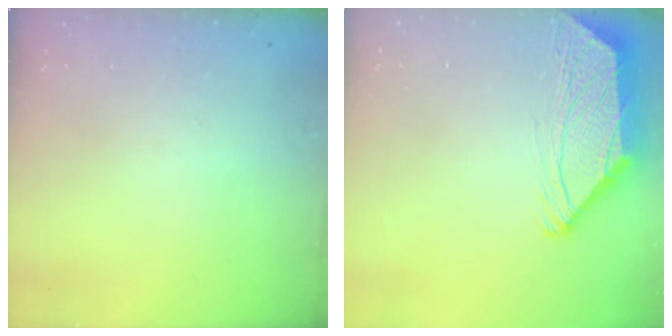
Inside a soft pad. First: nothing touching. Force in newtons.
{"total": 2.0, "press": 2.0, "slide": 0.6}